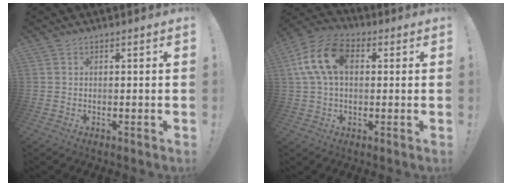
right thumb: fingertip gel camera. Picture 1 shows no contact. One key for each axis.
{"total": 14.9, "fx": 3.0, "fy": 9.5, "fz": 11.0, "tx": -0.221, "ty": 0.014, "tz": 0.059}